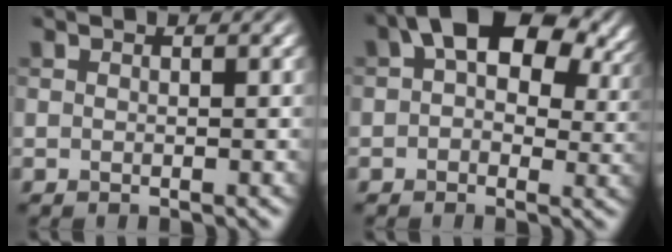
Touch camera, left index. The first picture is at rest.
{"total": 11.9, "force": [4.9, 6.9, 8.3], "torque": [-0.114, 0.024, 0.069]}